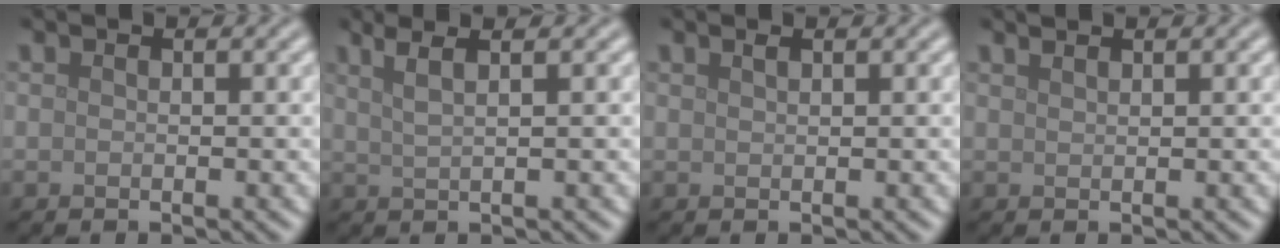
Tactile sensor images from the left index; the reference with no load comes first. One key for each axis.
{"total": 3.8, "fx": 2.2, "fy": 1.4, "fz": 2.7, "tx": -0.029, "ty": 0.019, "tz": 0.008}
{"total": 0.6, "fx": 0.5, "fy": 0.1, "fz": 0.3, "tx": -0.005, "ty": 0.002, "tz": 0.010}
{"total": 1.0, "fx": 0.9, "fy": 0.2, "fz": 0.4, "tx": -0.002, "ty": 0.001, "tz": 0.010}